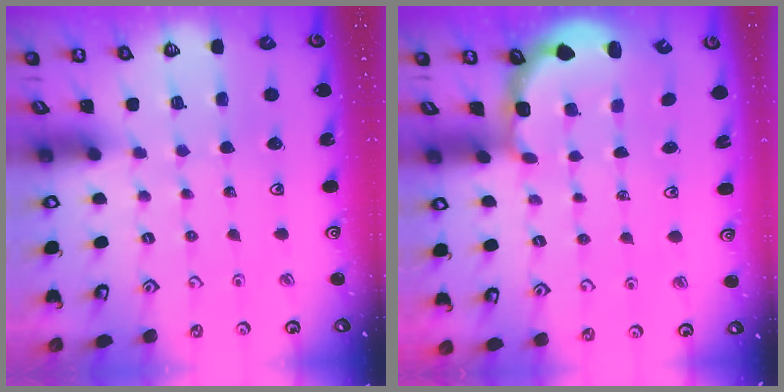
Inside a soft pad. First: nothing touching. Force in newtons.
{"total": 3.0, "press": 2.6, "slide": 1.5}